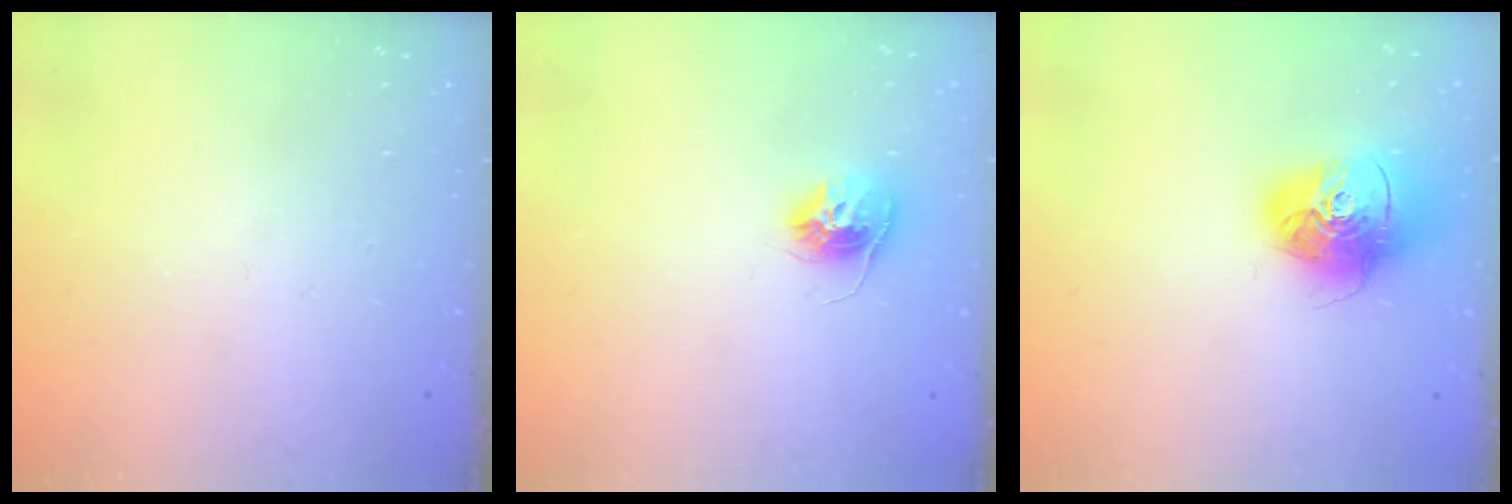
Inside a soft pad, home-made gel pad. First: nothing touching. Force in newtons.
{"total": 10.2, "press": 10.1, "slide": 0.7}
{"total": 16.9, "press": 16.9, "slide": 1.7}